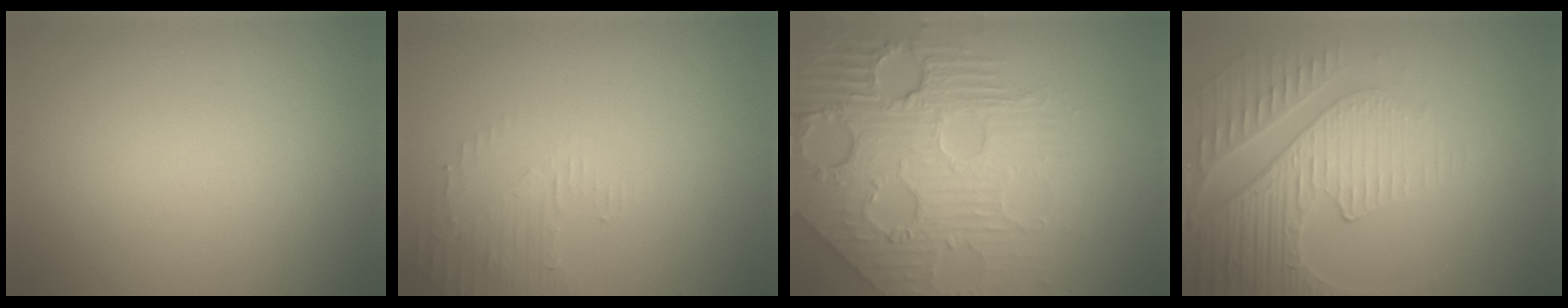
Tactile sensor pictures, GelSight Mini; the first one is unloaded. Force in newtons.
{"total": 1.9, "press": 1.8, "slide": 0.4}
{"total": 8.4, "press": 5.9, "slide": 5.9}
{"total": 4.3, "press": 4.2, "slide": 0.8}